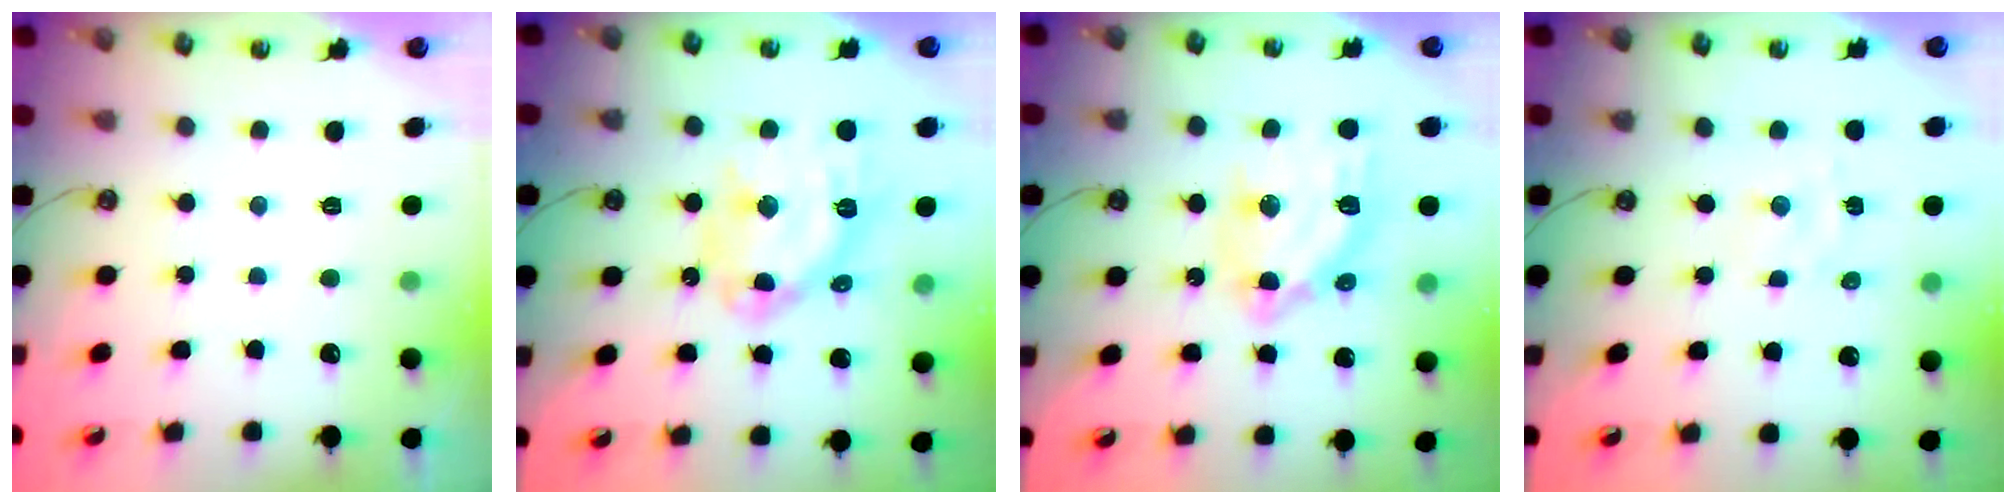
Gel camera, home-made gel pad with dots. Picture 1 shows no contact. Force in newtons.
{"total": 16.7, "press": 16.7, "slide": 1.8}
{"total": 15.1, "press": 15.1, "slide": 1.5}
{"total": 2.3, "press": 2.3, "slide": 0.5}